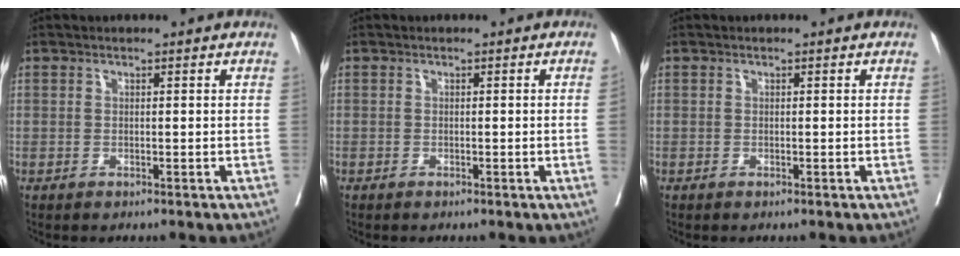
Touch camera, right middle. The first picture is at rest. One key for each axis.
{"total": 1.0, "fx": -0.2, "fy": -0.5, "fz": 0.9, "tx": -0.003, "ty": 0.002, "tz": -0.003}
{"total": 0.0}